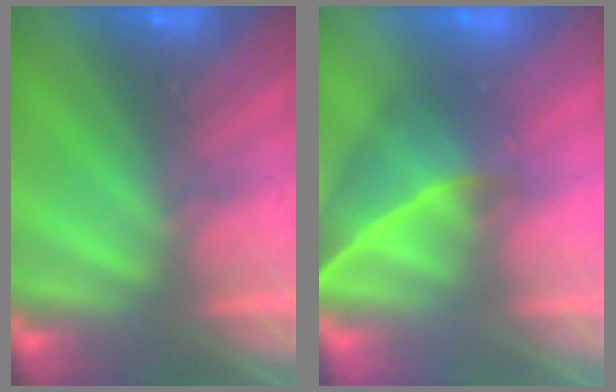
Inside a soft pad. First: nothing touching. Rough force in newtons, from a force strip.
{"total": 3.7}